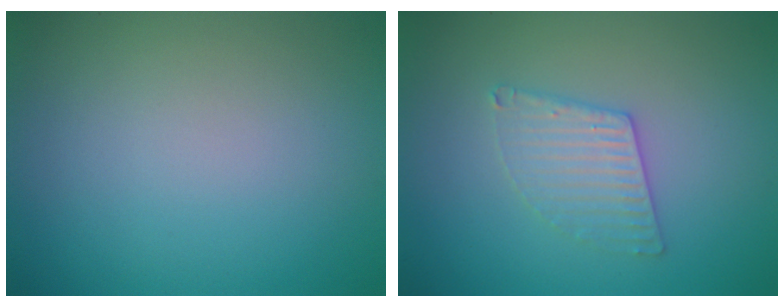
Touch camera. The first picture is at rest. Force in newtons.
{"total": 2.8, "press": 2.8, "slide": 0.3}